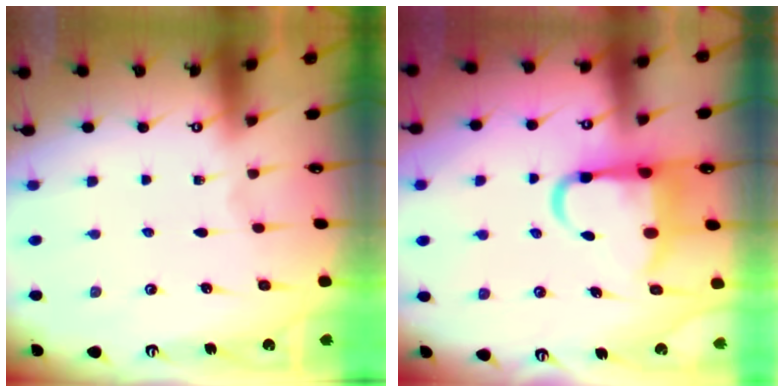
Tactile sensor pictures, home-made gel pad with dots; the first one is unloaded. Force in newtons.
{"total": 11.0, "press": 10.8, "slide": 2.0}